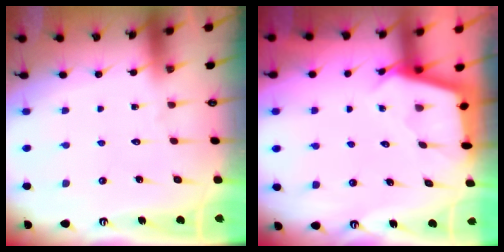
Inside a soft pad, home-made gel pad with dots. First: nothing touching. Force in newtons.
{"total": 2.6, "press": 2.6, "slide": 0.3}